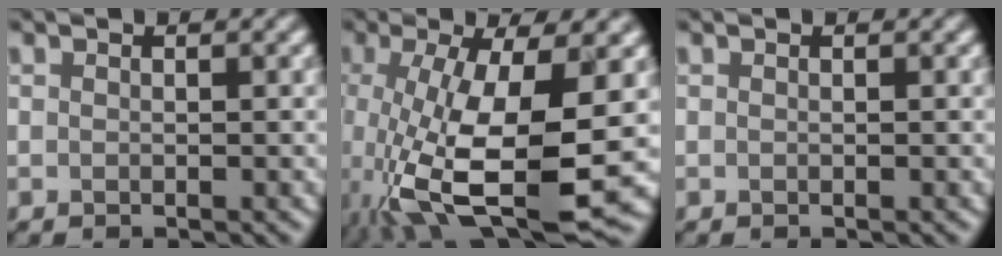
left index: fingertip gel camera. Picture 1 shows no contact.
{"total": 12.3, "force": [-3.3, 3.7, 11.3], "torque": [-0.232, -0.030, -0.051]}
{"total": 0.0}